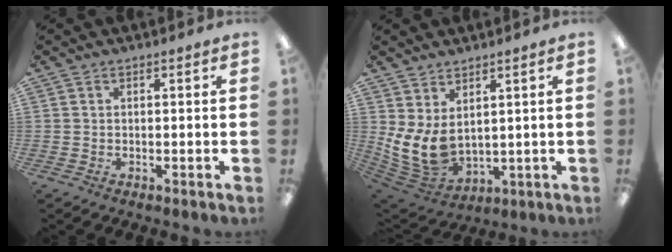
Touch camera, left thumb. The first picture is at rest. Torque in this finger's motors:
{"motor_torque": [1.63, 1.73, 0.75, -0.57, 0.12]}